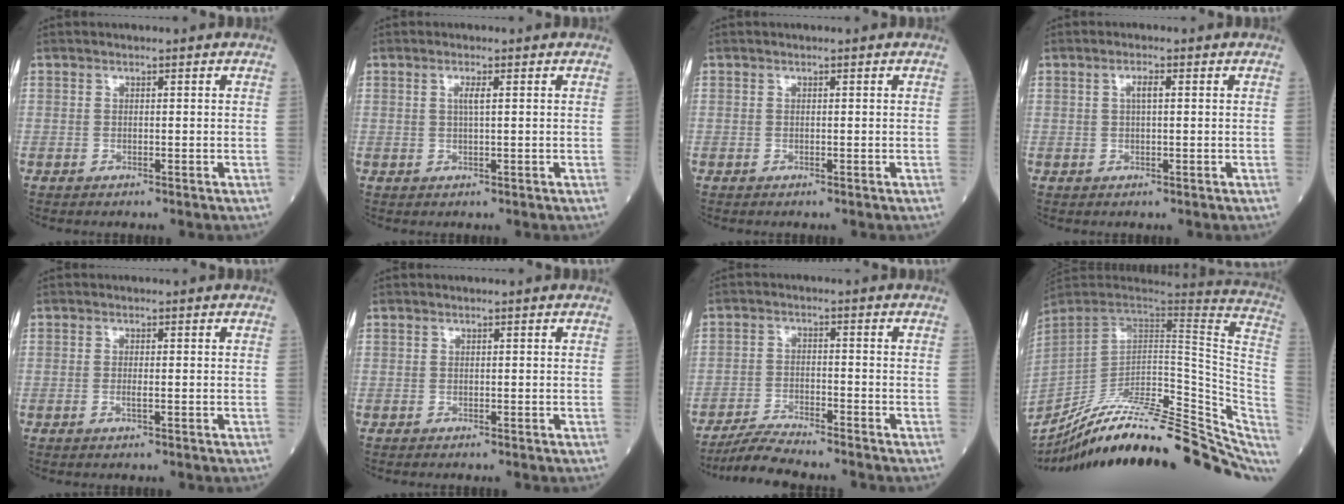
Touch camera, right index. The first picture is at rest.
{"total": 1.5, "force": [0.4, -0.1, 1.4], "torque": [-0.031, 0.000, 0.006]}
{"total": 0.0}
{"total": 1.7, "force": [0.4, 0.3, 1.6], "torque": [-0.031, 0.003, 0.006]}
{"total": 1.0, "force": [-0.4, 0.1, 0.9], "torque": [-0.017, -0.002, -0.007]}
{"total": 0.0}
{"total": 7.0, "force": [-6.7, -0.2, 2.1], "torque": [-0.037, -0.015, -0.122]}
{"total": 31.8, "force": [-25.8, 6.6, 17.3], "torque": [-0.188, -0.012, -0.365]}